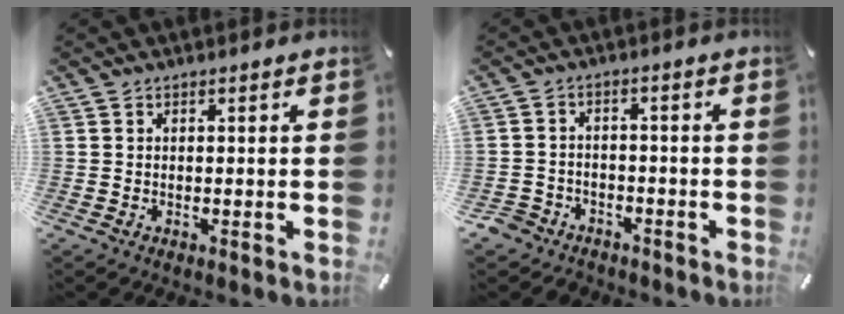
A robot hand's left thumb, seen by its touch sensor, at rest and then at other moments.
{"total": 4.9, "force": [-3.6, 3.2, 1.0], "torque": [-0.032, 0.011, -0.075]}